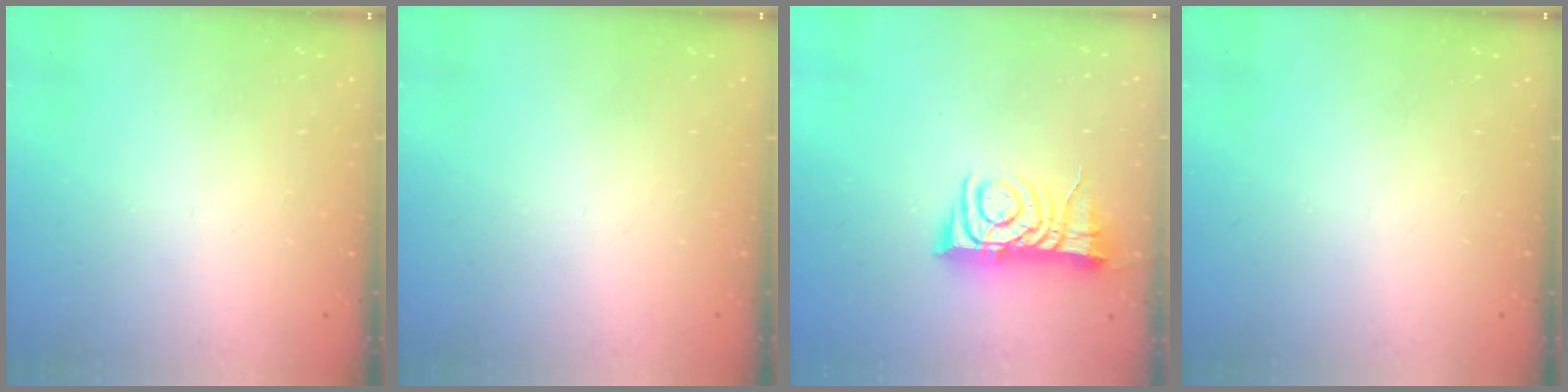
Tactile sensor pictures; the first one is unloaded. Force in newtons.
{"total": 0.0}
{"total": 8.0, "press": 8.0, "slide": 0.7}
{"total": 0.0}